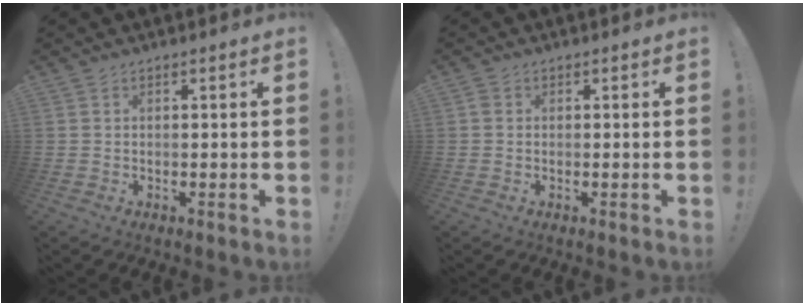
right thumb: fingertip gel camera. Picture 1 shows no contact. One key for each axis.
{"total": 1.1, "fx": 0.0, "fy": 1.0, "fz": 0.4, "tx": -0.008, "ty": 0.004, "tz": 0.000}